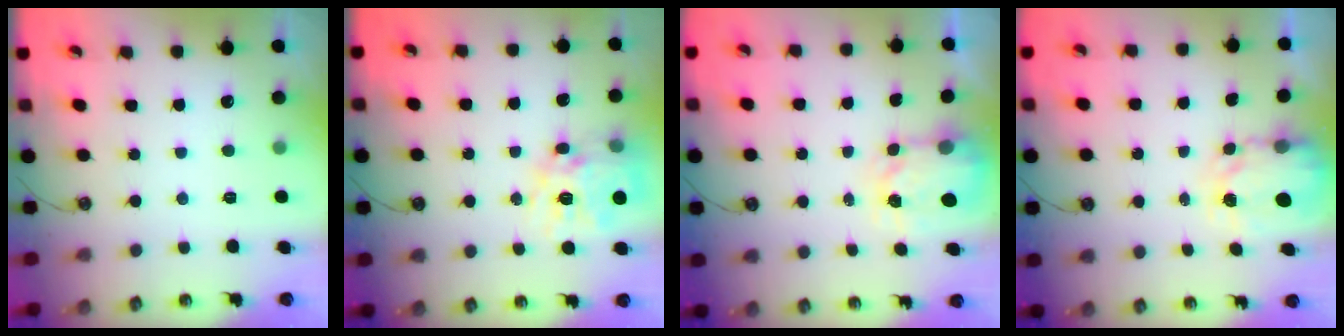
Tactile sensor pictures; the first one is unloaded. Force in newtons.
{"total": 15.1, "press": 15.0, "slide": 1.6}
{"total": 4.0, "press": 3.9, "slide": 0.5}
{"total": 3.9, "press": 3.9, "slide": 0.1}